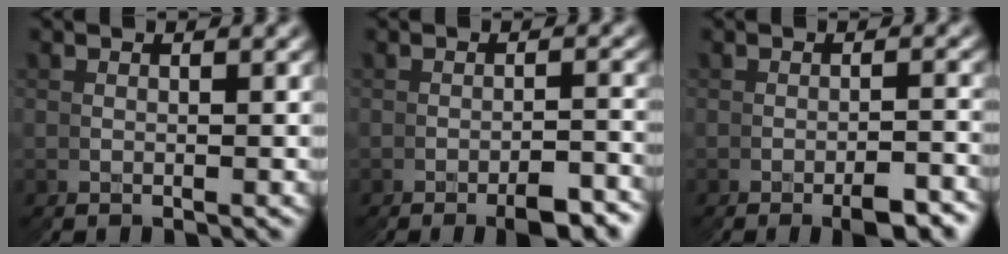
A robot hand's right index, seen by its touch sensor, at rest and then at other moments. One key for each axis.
{"total": 2.9, "fx": -2.8, "fy": -0.2, "fz": 0.9, "tx": -0.005, "ty": 0.005, "tz": -0.047}
{"total": 2.5, "fx": -2.3, "fy": -0.5, "fz": 0.8, "tx": -0.005, "ty": 0.007, "tz": -0.040}